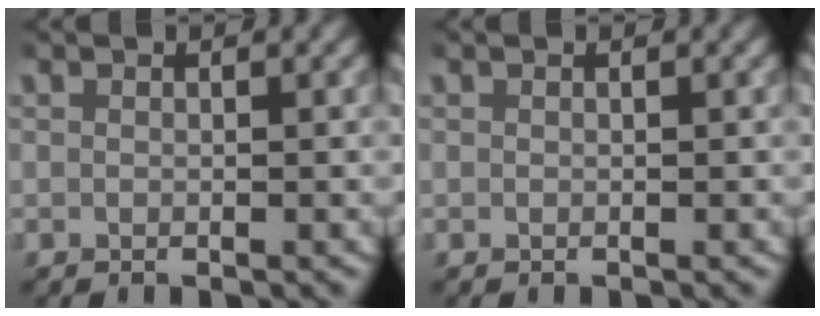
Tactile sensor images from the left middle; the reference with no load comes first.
{"total": 0.0}